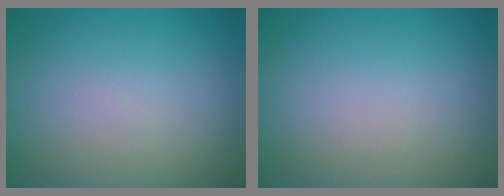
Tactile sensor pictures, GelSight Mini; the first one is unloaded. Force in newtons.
{"total": 0.0}